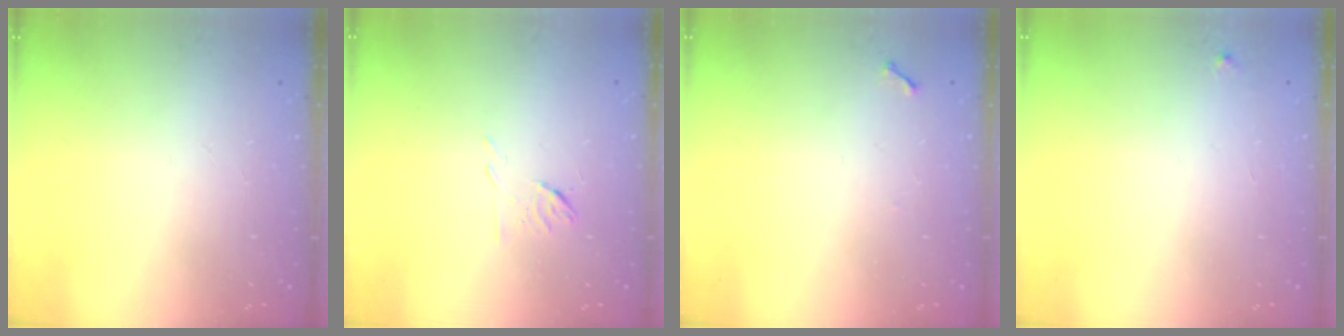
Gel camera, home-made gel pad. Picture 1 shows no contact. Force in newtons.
{"total": 5.3, "press": 5.2, "slide": 1.0}
{"total": 3.8, "press": 3.8, "slide": 0.5}
{"total": 2.3, "press": 2.3, "slide": 0.2}